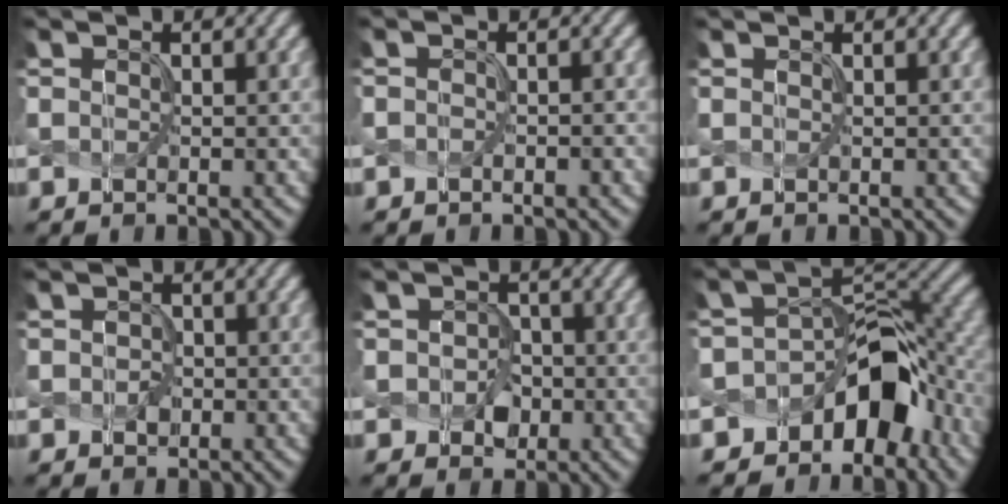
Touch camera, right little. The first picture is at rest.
{"total": 0.6, "force": [-0.3, 0.2, 0.5], "torque": [-0.004, -0.003, -0.005]}
{"total": 0.0}
{"total": 1.4, "force": [-0.1, 1.2, 0.7], "torque": [-0.014, -0.006, -0.002]}
{"total": 2.8, "force": [-0.5, 2.4, 1.5], "torque": [-0.024, -0.006, -0.011]}
{"total": 8.9, "force": [-5.0, 4.9, 5.4], "torque": [-0.054, 0.011, -0.097]}